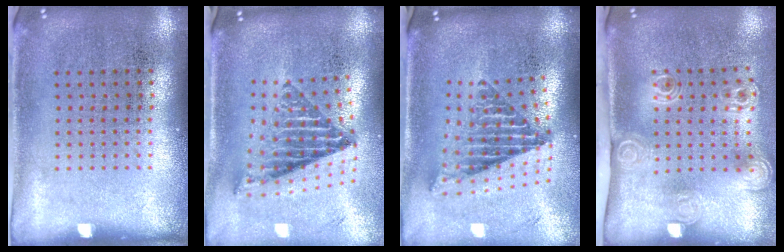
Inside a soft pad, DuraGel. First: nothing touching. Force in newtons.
{"total": 1.8, "press": 1.4, "slide": 1.1}
{"total": 2.4, "press": 1.6, "slide": 1.9}
{"total": 2.2, "press": 1.6, "slide": 1.6}